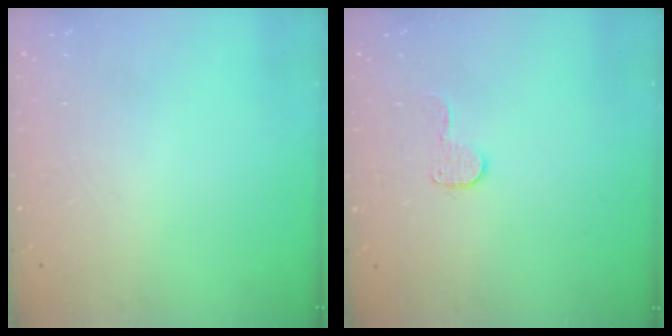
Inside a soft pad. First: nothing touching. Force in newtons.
{"total": 6.4, "press": 6.4, "slide": 0.4}